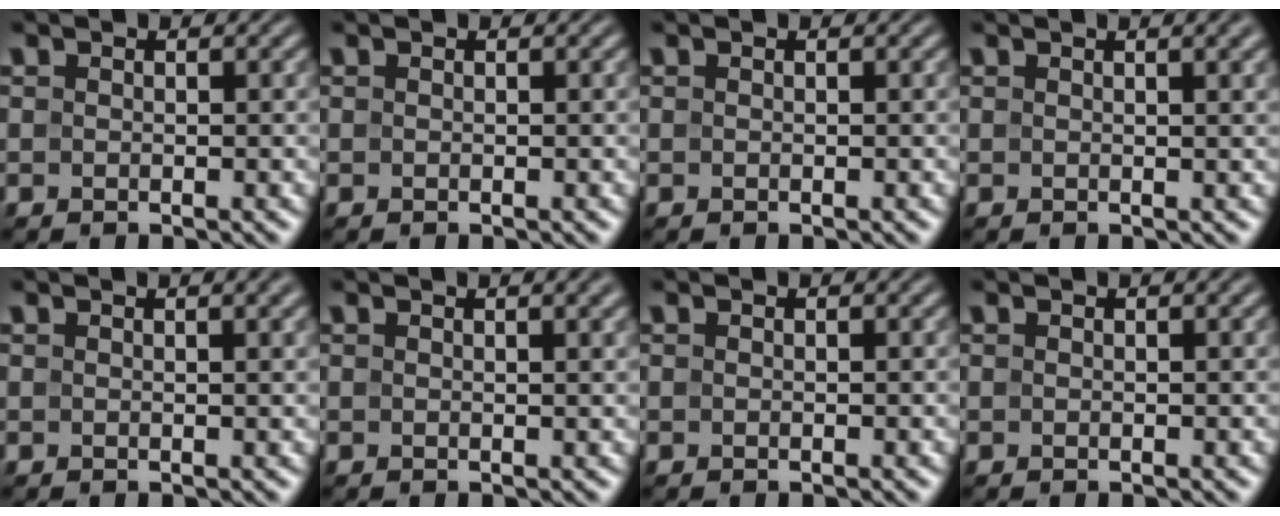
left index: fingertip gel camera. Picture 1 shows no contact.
{"total": 0.0}
{"total": 0.0}
{"total": 3.5, "force": [1.7, 1.3, 2.8], "torque": [-0.019, 0.006, 0.012]}
{"total": 3.0, "force": [1.4, 1.1, 2.5], "torque": [-0.019, 0.002, 0.010]}
{"total": 3.1, "force": [1.5, 1.1, 2.5], "torque": [-0.017, 0.003, 0.012]}
{"total": 0.0}
{"total": 0.8, "force": [0.3, 0.2, 0.7], "torque": [-0.005, 0.006, 0.004]}